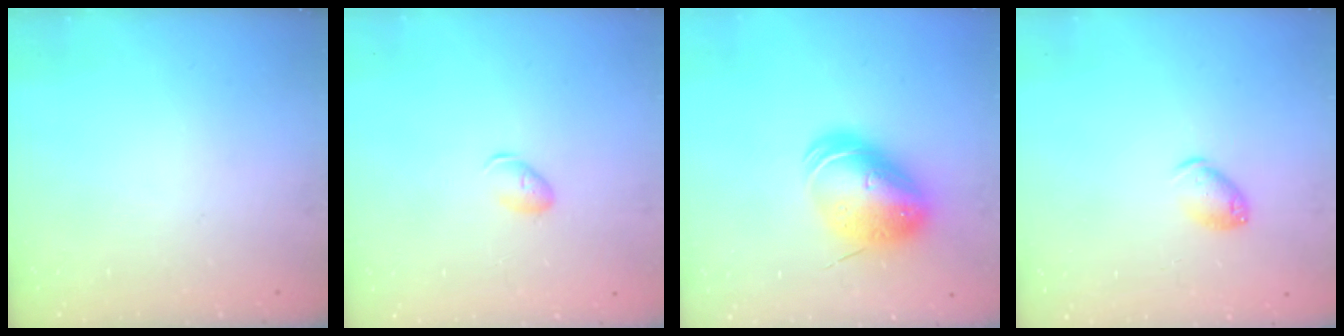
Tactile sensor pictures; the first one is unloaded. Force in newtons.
{"total": 5.9, "press": 5.8, "slide": 1.0}
{"total": 11.5, "press": 11.3, "slide": 2.0}
{"total": 6.3, "press": 6.3, "slide": 0.5}